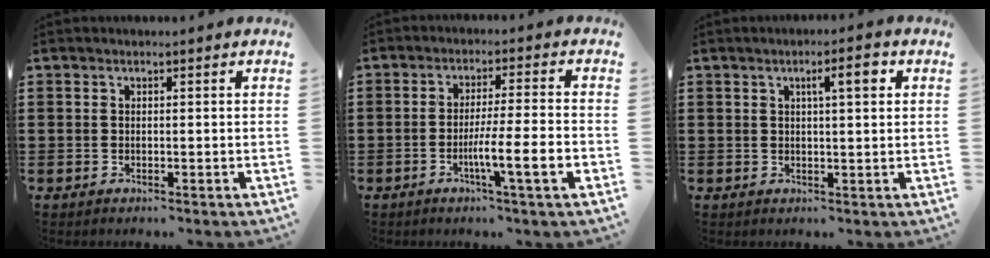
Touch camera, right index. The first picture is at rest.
{"total": 7.4, "force": [-2.6, 0.1, 6.9], "torque": [-0.121, -0.012, -0.047]}
{"total": 3.8, "force": [1.3, 0.7, 3.5], "torque": [-0.055, 0.002, 0.015]}